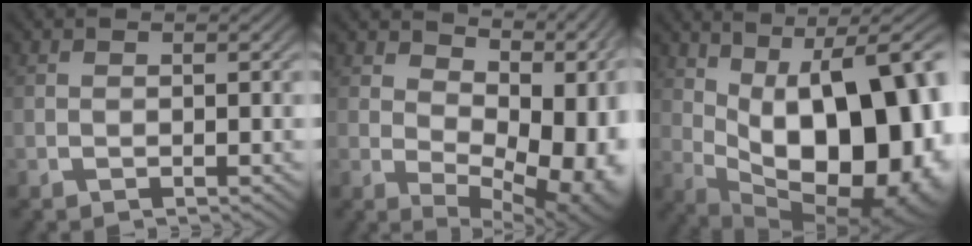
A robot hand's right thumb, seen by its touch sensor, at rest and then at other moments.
{"total": 11.7, "force": [2.0, 6.6, 9.5], "torque": [-0.133, -0.026, 0.051]}
{"total": 23.5, "force": [-0.6, 14.7, 18.4], "torque": [-0.288, -0.053, 0.029]}